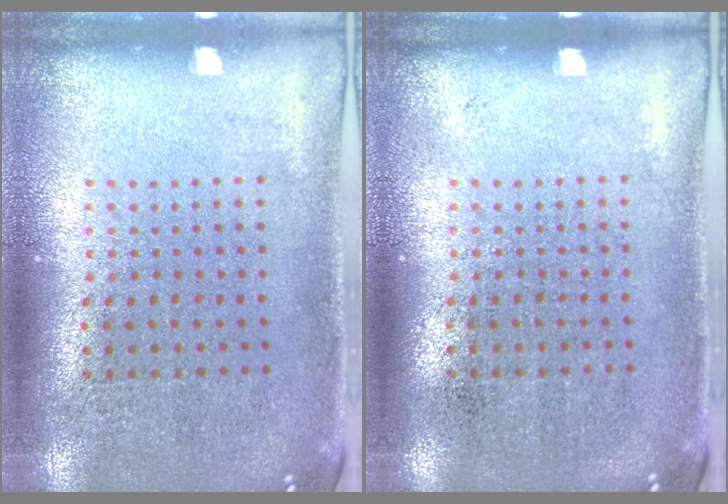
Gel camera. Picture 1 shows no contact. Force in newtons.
{"total": 0.0}